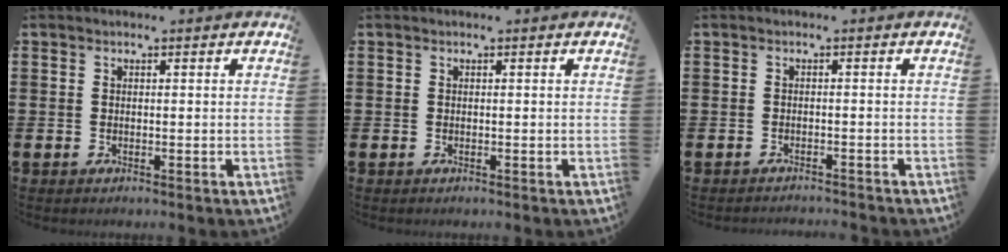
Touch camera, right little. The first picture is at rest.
{"total": 0.0}
{"total": 1.0, "force": [-1.0, -0.1, 0.0], "torque": [-0.001, 0.001, -0.021]}